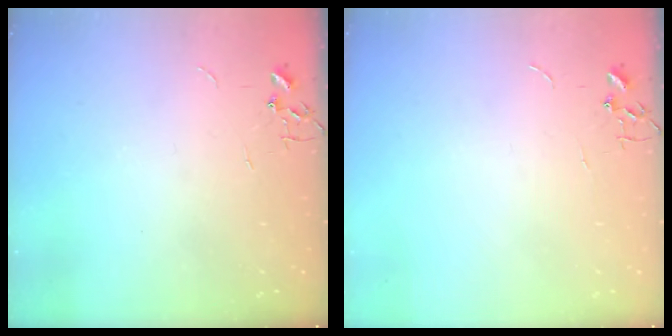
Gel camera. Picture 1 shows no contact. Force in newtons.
{"total": 0.0}